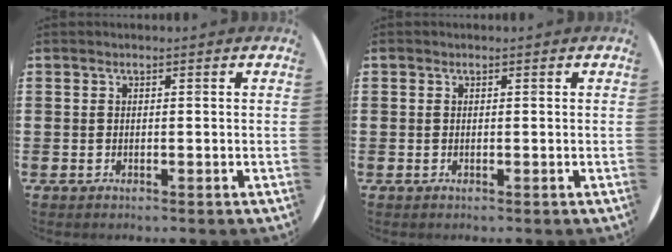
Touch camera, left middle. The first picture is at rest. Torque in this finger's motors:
{"motor_torque": [0.19, -0.08, -0.01, -0.01]}